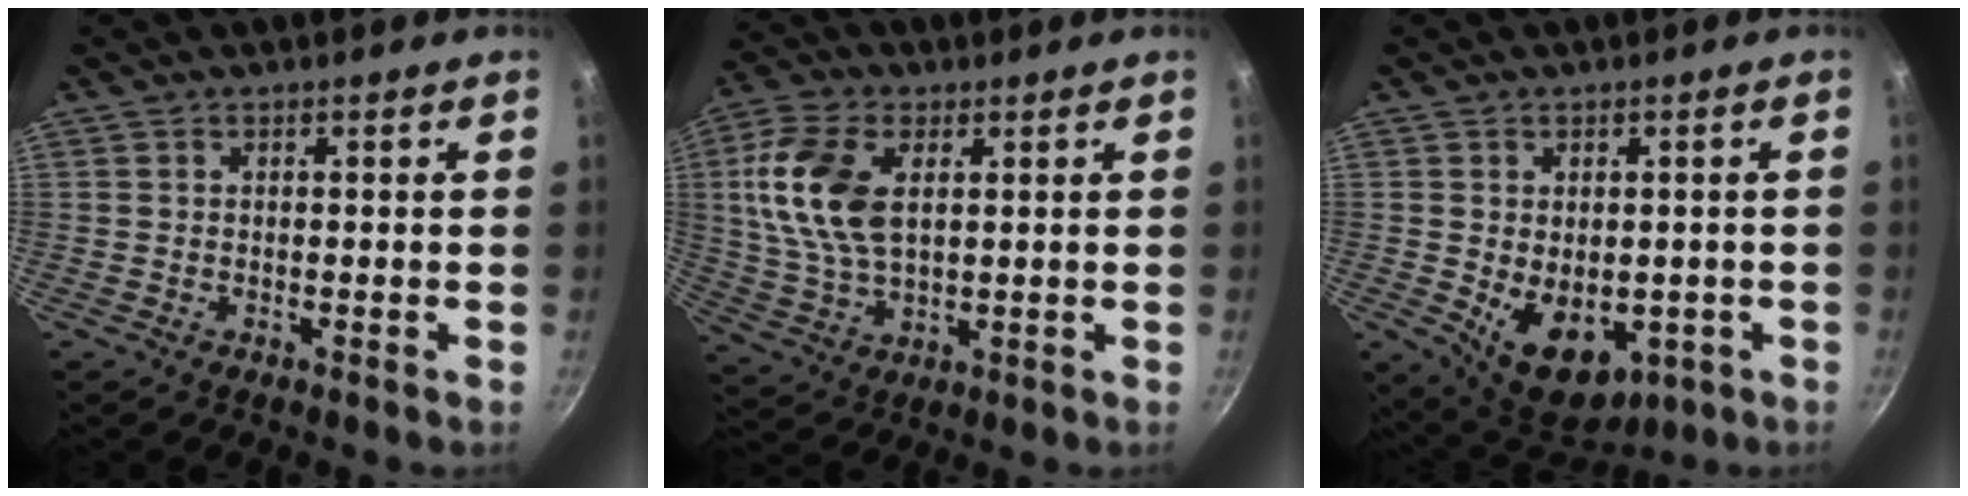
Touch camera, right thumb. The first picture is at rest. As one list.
[{"total": 13.8, "force": [3.0, 8.0, 10.8], "torque": [-0.209, -0.002, 0.059]}, {"total": 11.7, "force": [-2.3, 7.9, 8.4], "torque": [-0.094, -0.013, -0.009]}]